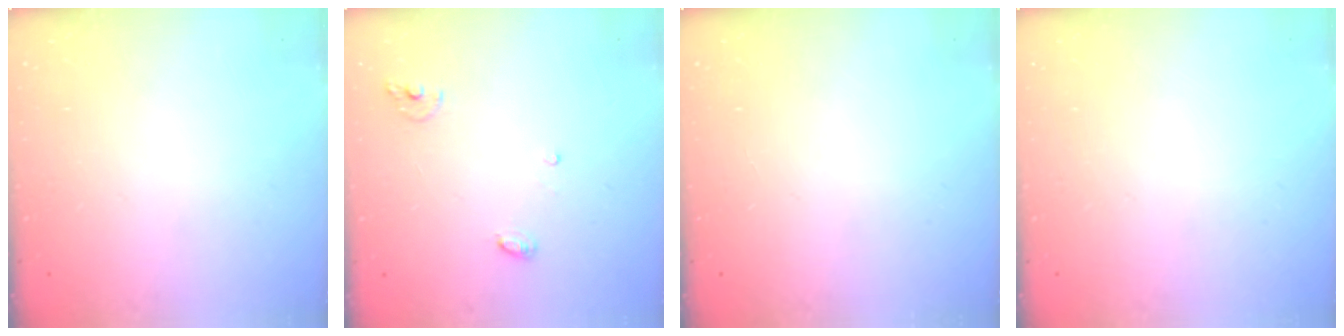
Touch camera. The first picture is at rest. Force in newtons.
{"total": 3.8, "press": 3.8, "slide": 0.2}
{"total": 0.0}
{"total": 0.0}